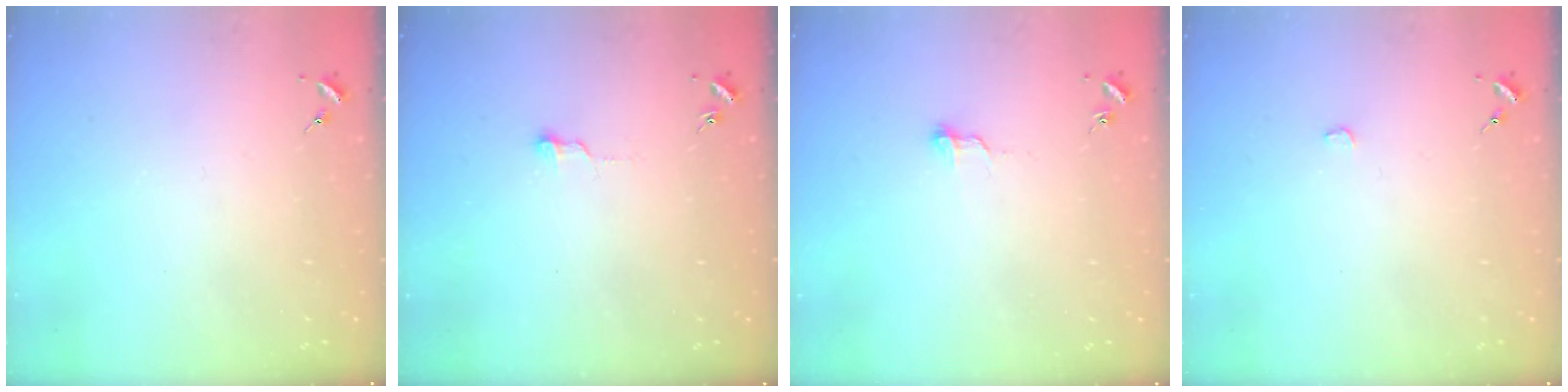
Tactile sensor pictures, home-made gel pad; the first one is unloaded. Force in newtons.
{"total": 4.0, "press": 4.0, "slide": 0.4}
{"total": 6.2, "press": 6.1, "slide": 0.5}
{"total": 1.3, "press": 1.3, "slide": 0.1}